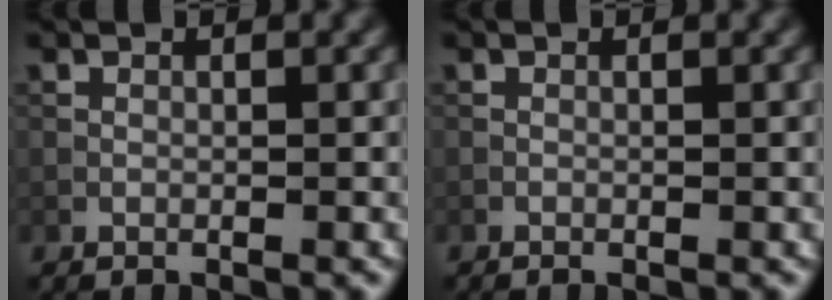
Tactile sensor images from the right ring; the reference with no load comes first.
{"total": 0.0}